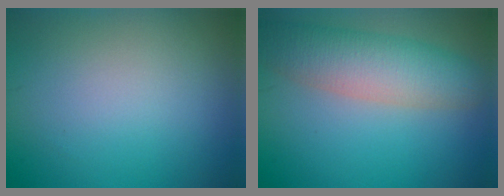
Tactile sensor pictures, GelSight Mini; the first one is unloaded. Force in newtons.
{"total": 6.5, "press": 6.5, "slide": 0.2}